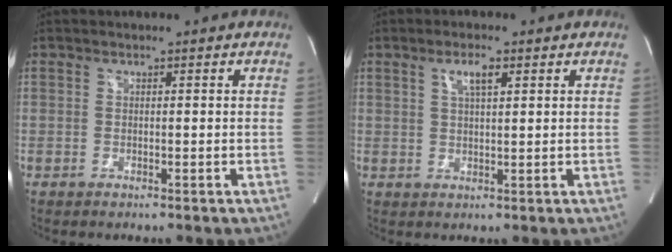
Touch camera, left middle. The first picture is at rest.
{"total": 3.3, "force": [1.6, 0.6, 2.8], "torque": [-0.052, 0.003, 0.029]}